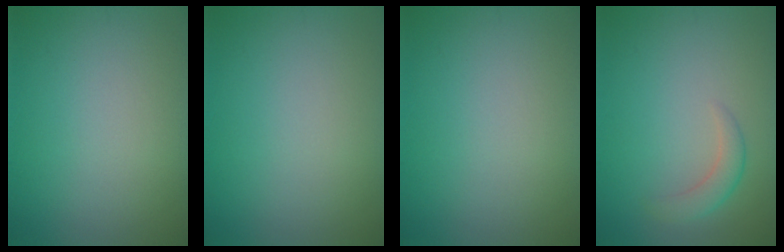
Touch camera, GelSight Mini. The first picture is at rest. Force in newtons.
{"total": 0.0}
{"total": 0.0}
{"total": 2.0, "press": 2.0, "slide": 0.2}